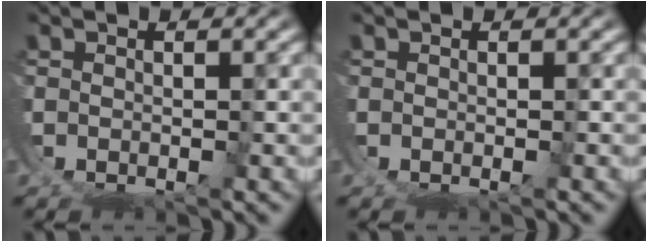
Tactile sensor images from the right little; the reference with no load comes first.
{"total": 0.0}